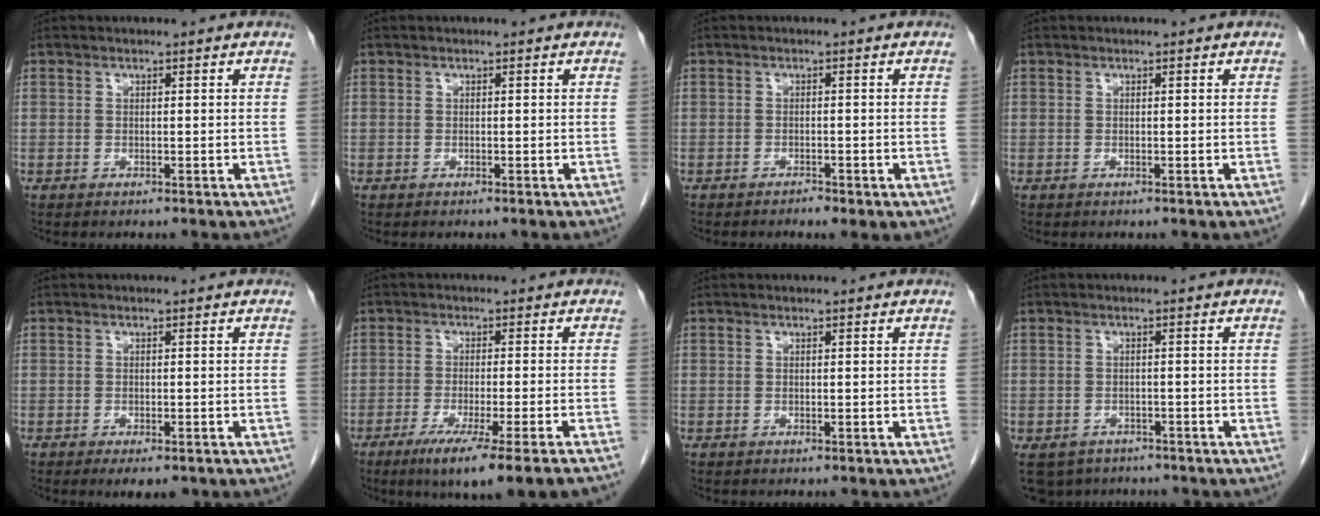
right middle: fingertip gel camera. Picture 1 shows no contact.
{"total": 0.0}
{"total": 2.1, "force": [-1.3, 0.7, 1.4], "torque": [-0.020, 0.000, -0.014]}
{"total": 0.0}
{"total": 3.3, "force": [-2.1, 1.2, 2.2], "torque": [-0.026, -0.004, -0.024]}
{"total": 11.6, "force": [-8.2, -1.1, 8.0], "torque": [-0.105, -0.032, -0.120]}
{"total": 0.0}
{"total": 7.9, "force": [-5.7, 5.0, 2.1], "torque": [-0.055, -0.009, -0.078]}